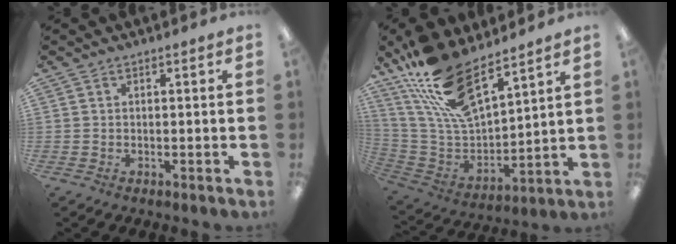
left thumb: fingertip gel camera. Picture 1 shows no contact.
{"total": 18.7, "force": [13.2, 7.2, 11.1], "torque": [-0.236, -0.083, 0.241]}